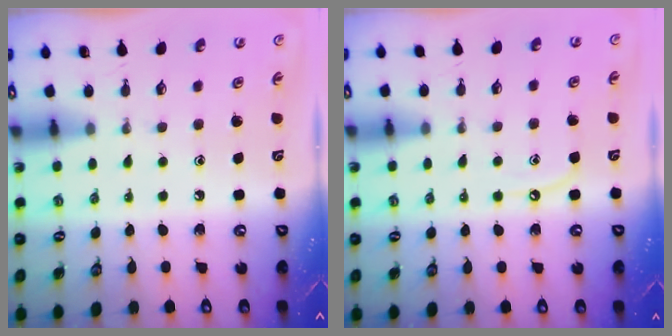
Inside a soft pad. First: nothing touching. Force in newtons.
{"total": 4.0, "press": 4.0, "slide": 0.4}